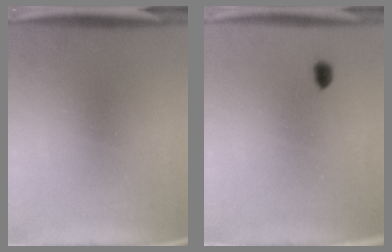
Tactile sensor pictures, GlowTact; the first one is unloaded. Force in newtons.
{"total": 2.1}